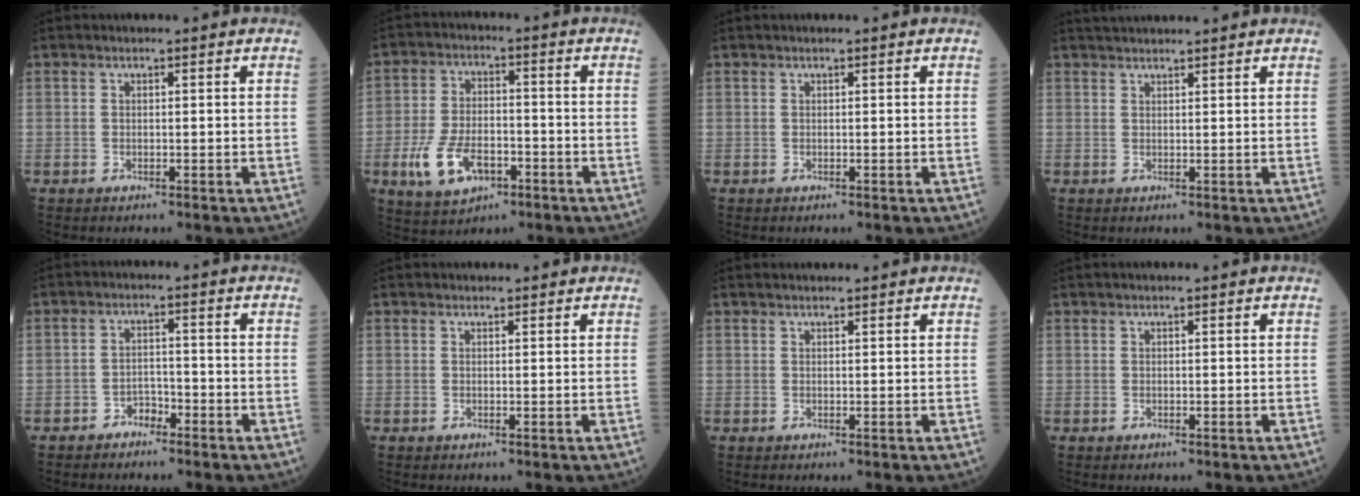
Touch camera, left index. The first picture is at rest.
{"total": 9.3, "force": [-4.0, 5.2, 6.6], "torque": [-0.144, -0.005, -0.069]}
{"total": 0.0}
{"total": 4.6, "force": [4.4, -0.2, 1.4], "torque": [-0.019, 0.035, 0.068]}
{"total": 2.4, "force": [-2.0, 1.2, 0.6], "torque": [-0.007, 0.002, -0.039]}
{"total": 1.4, "force": [1.2, 0.6, 0.1], "torque": [-0.005, 0.009, 0.012]}
{"total": 2.9, "force": [2.8, 0.2, 0.8], "torque": [-0.009, 0.022, 0.037]}
{"total": 1.3, "force": [1.2, -0.1, 0.5], "torque": [-0.007, 0.016, 0.021]}